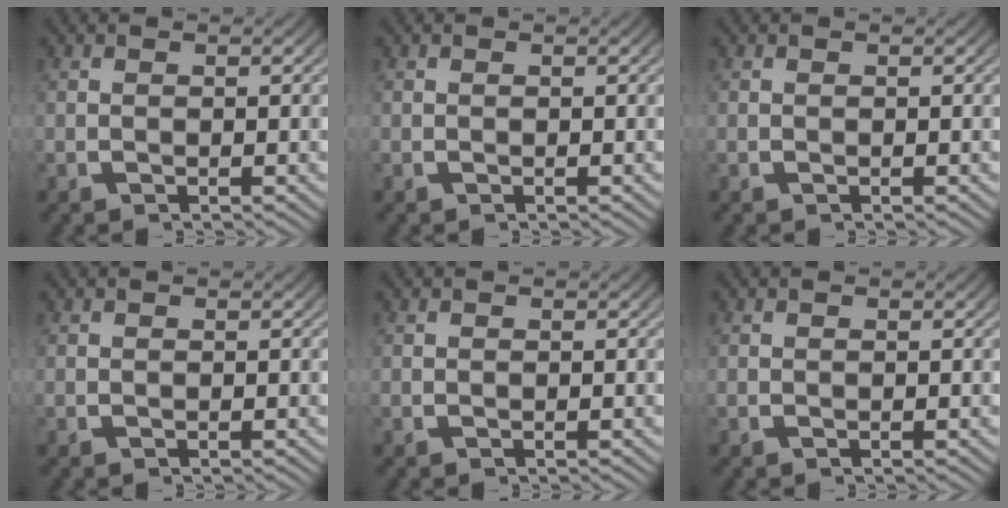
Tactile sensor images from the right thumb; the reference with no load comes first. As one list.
[{"total": 0.0}, {"total": 0.0}, {"total": 0.0}, {"total": 0.0}, {"total": 0.0}]